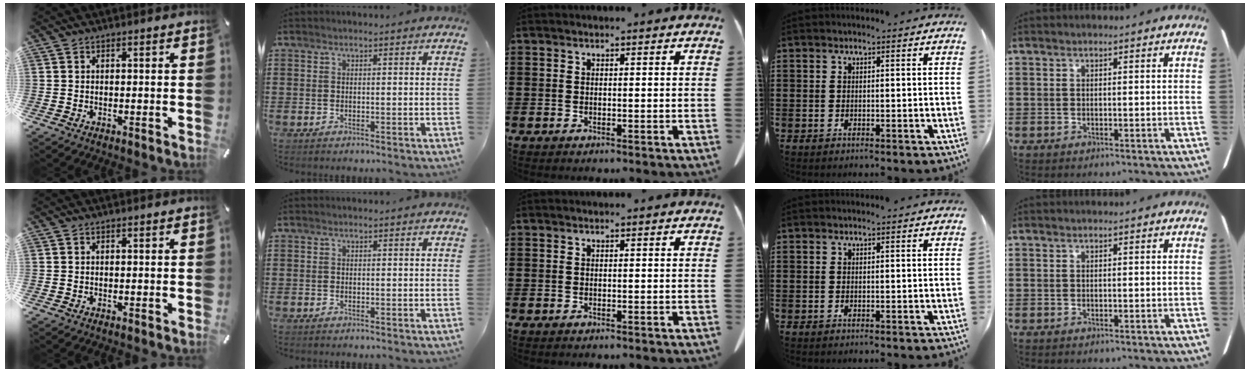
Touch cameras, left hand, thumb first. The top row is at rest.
{}